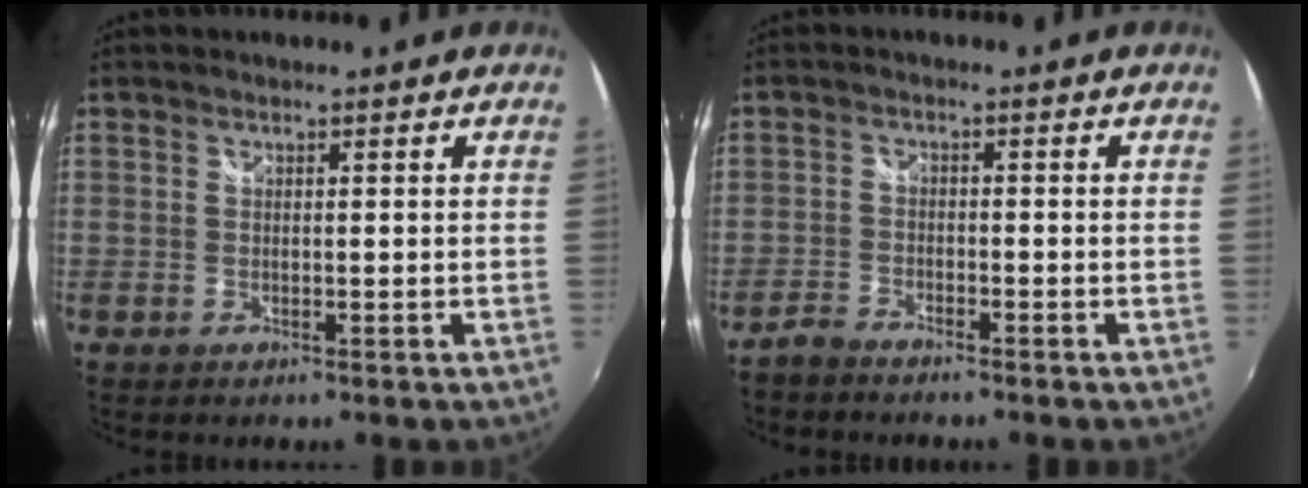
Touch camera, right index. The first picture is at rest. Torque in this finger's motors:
{"motor_torque": [0.05, 0.05, 0.05, 0.00]}